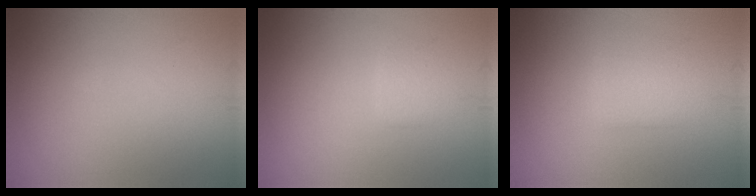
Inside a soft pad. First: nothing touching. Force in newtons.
{"total": 1.4, "press": 1.3, "slide": 0.3}
{"total": 2.4, "press": 2.3, "slide": 0.5}